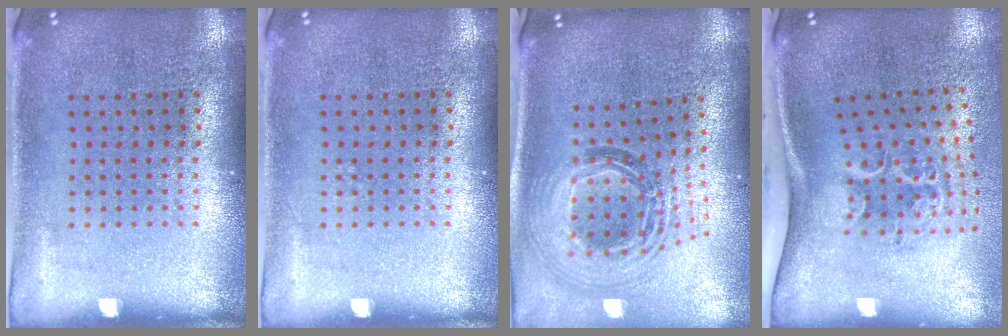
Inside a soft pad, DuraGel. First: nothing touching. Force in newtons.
{"total": 0.0}
{"total": 1.6, "press": 1.4, "slide": 0.8}
{"total": 2.2, "press": 1.3, "slide": 1.8}